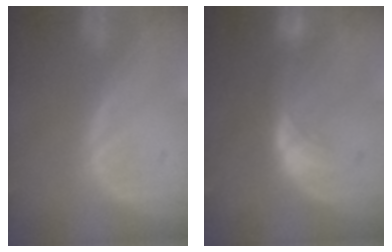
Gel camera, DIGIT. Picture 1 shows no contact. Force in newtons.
{"total": 8.0, "press": 7.1, "slide": 3.8}